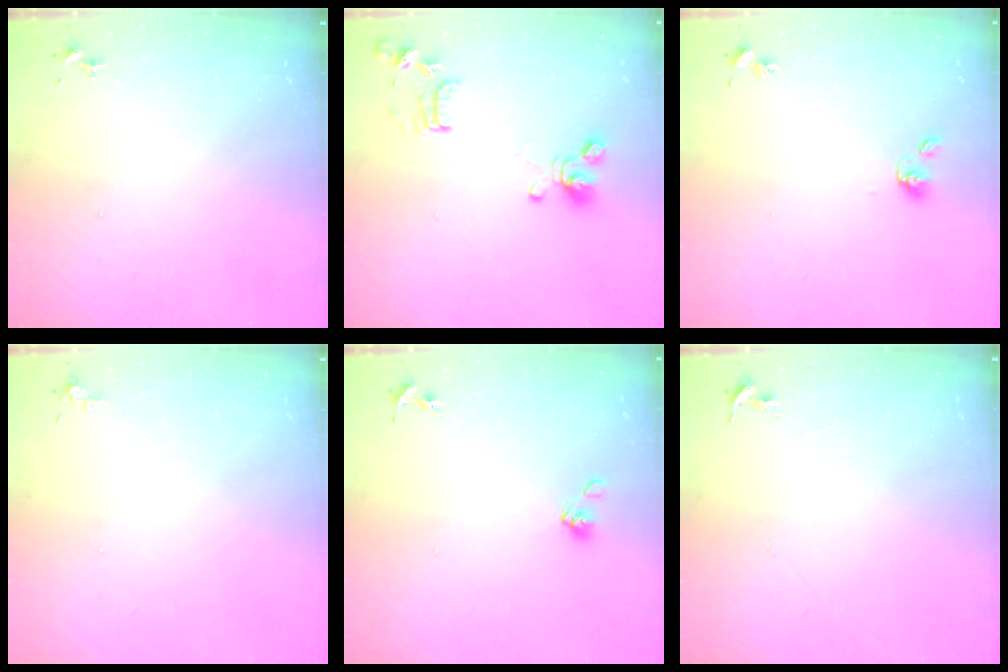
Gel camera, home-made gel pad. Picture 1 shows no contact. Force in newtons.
{"total": 11.9, "press": 11.8, "slide": 1.3}
{"total": 6.0, "press": 5.6, "slide": 2.1}
{"total": 3.5, "press": 3.4, "slide": 0.5}
{"total": 5.8, "press": 5.3, "slide": 2.3}
{"total": 0.0}